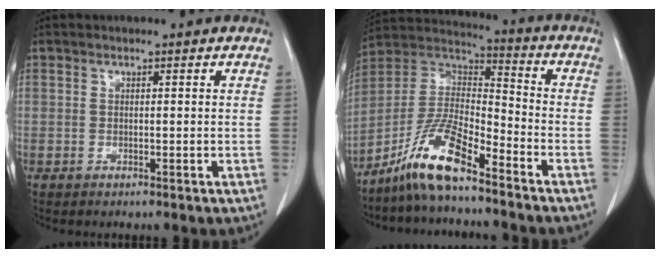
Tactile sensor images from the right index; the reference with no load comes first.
{"total": 11.4, "force": [-8.3, 1.7, 7.7], "torque": [-0.161, 0.010, -0.157]}